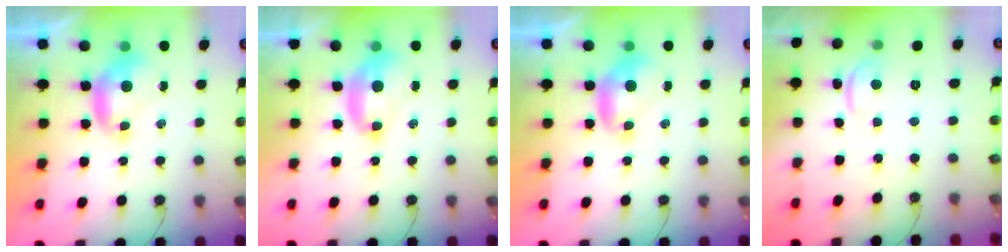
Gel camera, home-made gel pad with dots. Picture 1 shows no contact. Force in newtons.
{"total": 2.5, "press": 2.5, "slide": 0.5}
{"total": 0.0}
{"total": 1.4, "press": 1.3, "slide": 0.5}